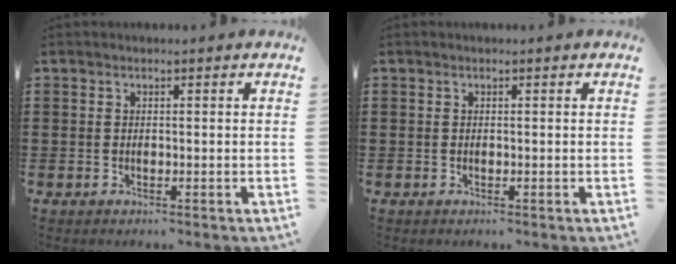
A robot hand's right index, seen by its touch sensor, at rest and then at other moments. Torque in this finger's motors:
{"motor_torque": [0.03, 0.34, 0.00, -0.01]}